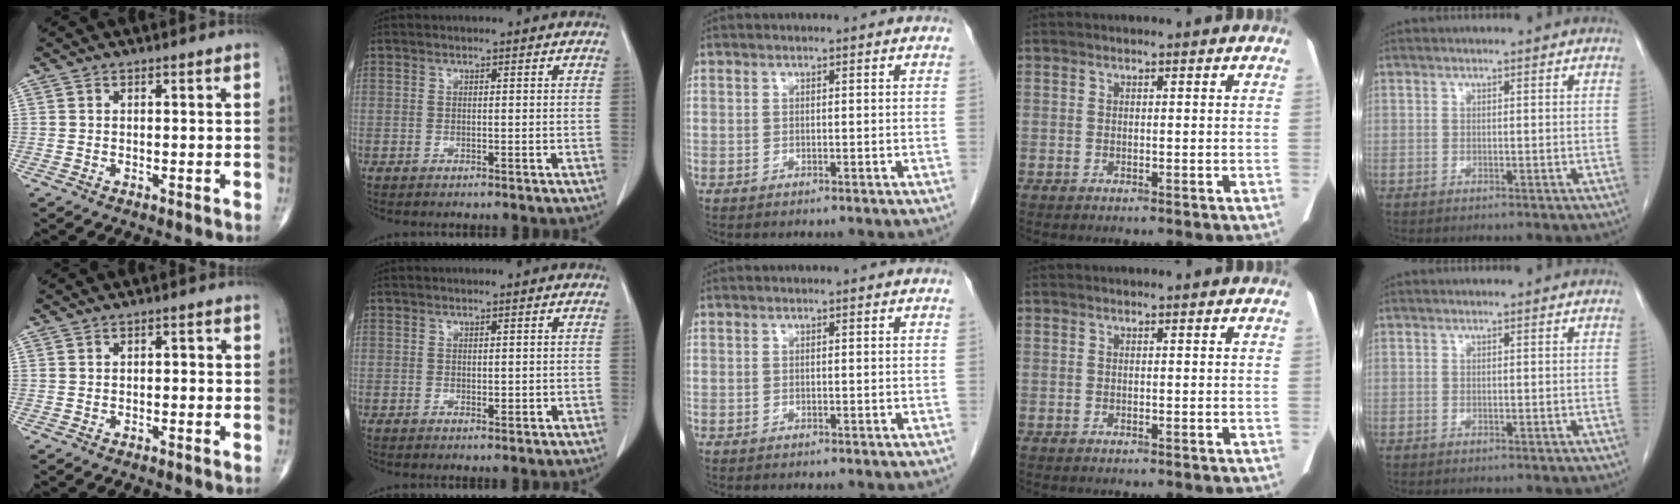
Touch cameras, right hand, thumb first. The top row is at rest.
{"thumb": {"total": 1.1, "force": [-0.2, 0.7, 0.8], "torque": [0.000, 0.002, -0.008]}, "index": {"total": 1.2, "force": [0.0, 0.6, 1.0], "torque": [-0.012, -0.004, 0.005]}}